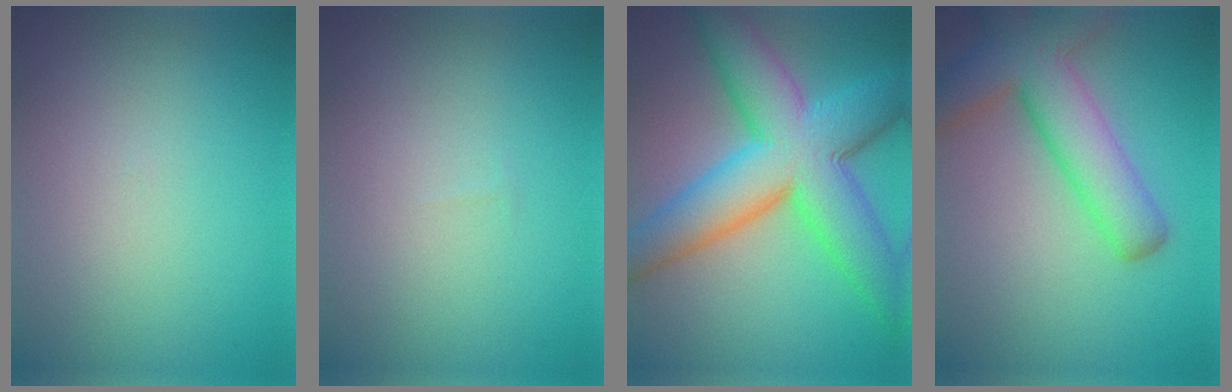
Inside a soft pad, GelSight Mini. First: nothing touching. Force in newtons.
{"total": 0.0}
{"total": 11.9, "press": 11.9, "slide": 0.3}
{"total": 6.9, "press": 6.9, "slide": 0.4}